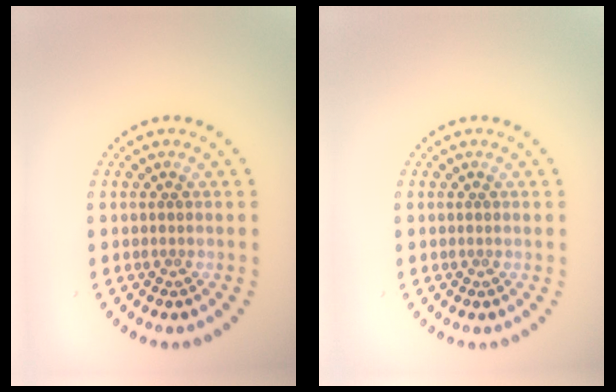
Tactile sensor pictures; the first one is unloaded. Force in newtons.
{"total": 0.0}